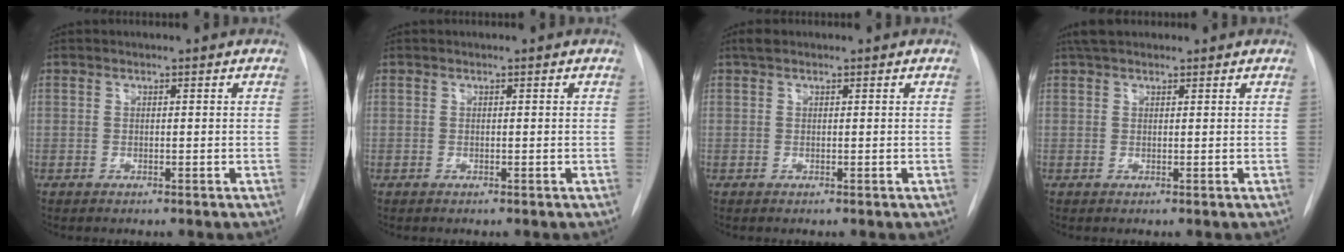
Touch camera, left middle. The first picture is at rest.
{"total": 0.0}
{"total": 1.3, "force": [0.9, 0.6, 0.7], "torque": [-0.011, 0.016, 0.015]}
{"total": 3.7, "force": [3.0, 1.6, 1.5], "torque": [-0.024, 0.026, 0.050]}